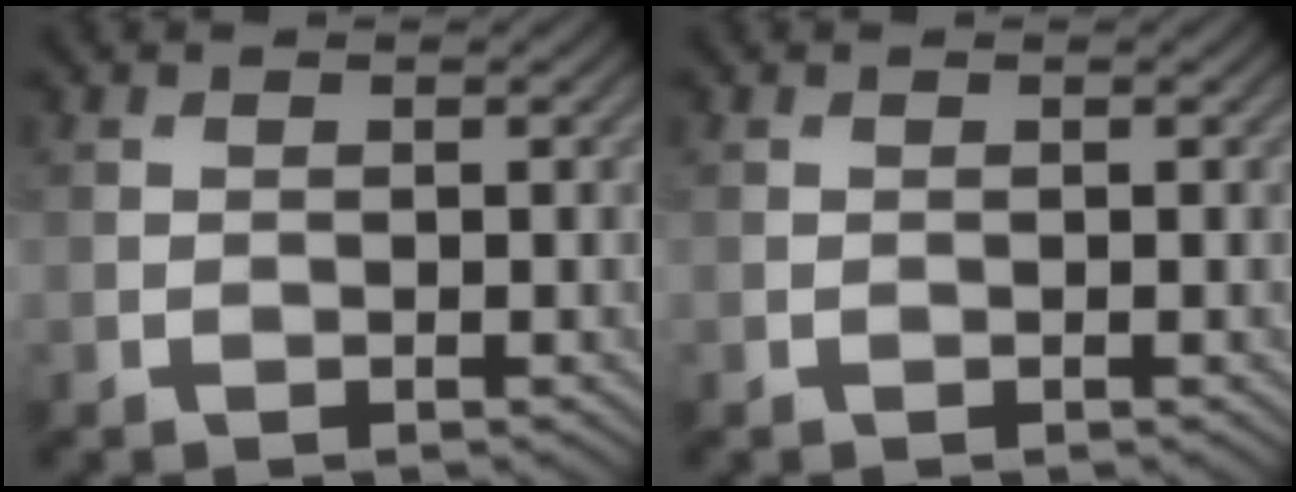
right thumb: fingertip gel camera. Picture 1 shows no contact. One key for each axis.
{"total": 0.0}